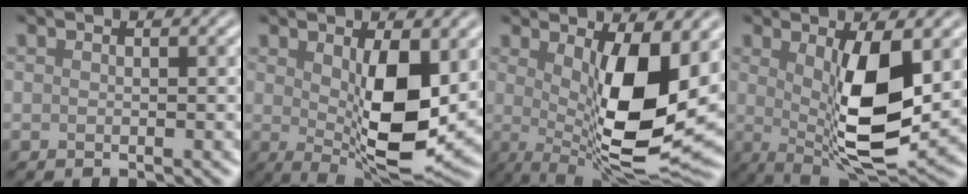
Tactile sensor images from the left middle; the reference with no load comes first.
{"total": 8.7, "force": [0.6, 2.8, 8.2], "torque": [-0.133, -0.016, 0.023]}
{"total": 11.2, "force": [0.9, 3.5, 10.6], "torque": [-0.163, -0.022, 0.025]}
{"total": 8.7, "force": [0.7, 2.7, 8.3], "torque": [-0.136, -0.015, 0.022]}